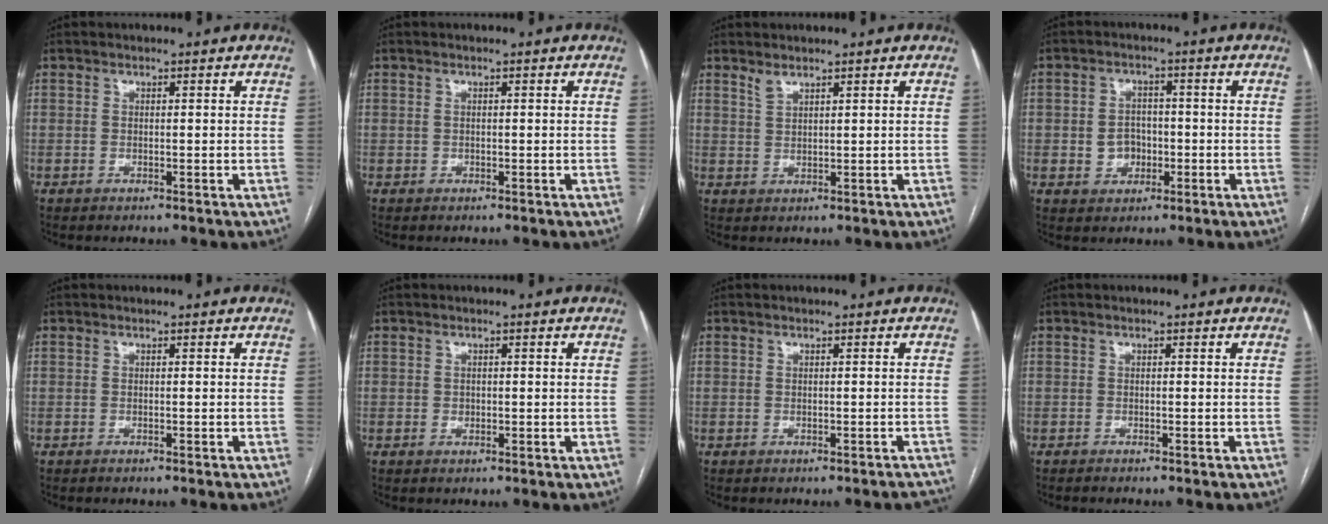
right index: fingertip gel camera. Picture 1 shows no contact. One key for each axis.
{"total": 0.0}
{"total": 1.6, "fx": 1.4, "fy": 0.3, "fz": 0.6, "tx": -0.012, "ty": -0.001, "tz": 0.032}
{"total": 4.6, "fx": -0.9, "fy": 3.9, "fz": 2.2, "tx": -0.036, "ty": 0.011, "tz": -0.008}
{"total": 1.4, "fx": -1.3, "fy": -0.1, "fz": 0.6, "tx": -0.008, "ty": -0.001, "tz": -0.016}
{"total": 0.9, "fx": -0.2, "fy": 0.7, "fz": 0.5, "tx": -0.010, "ty": 0.001, "tz": -0.001}
{"total": 2.8, "fx": -2.7, "fy": 0.5, "fz": 0.5, "tx": 0.005, "ty": -0.007, "tz": -0.029}
{"total": 2.9, "fx": -2.5, "fy": 0.1, "fz": 1.3, "tx": -0.017, "ty": -0.003, "tz": -0.030}